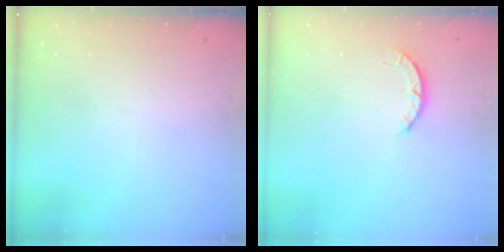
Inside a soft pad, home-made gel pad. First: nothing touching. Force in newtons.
{"total": 2.7, "press": 2.6, "slide": 0.4}